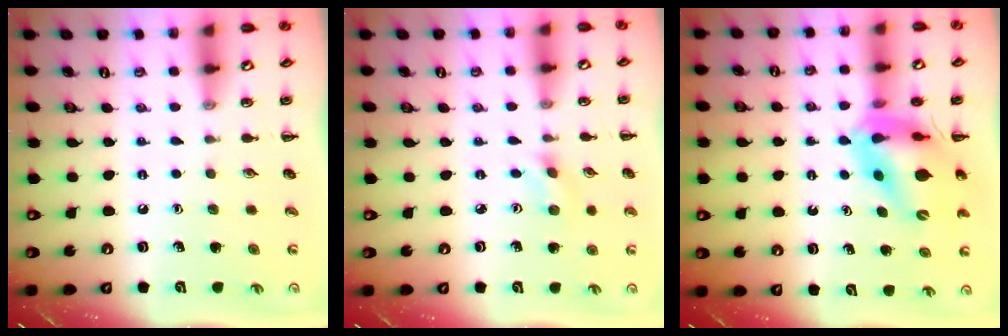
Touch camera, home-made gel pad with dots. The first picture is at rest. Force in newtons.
{"total": 1.4, "press": 1.3, "slide": 0.5}
{"total": 12.6, "press": 12.0, "slide": 3.9}